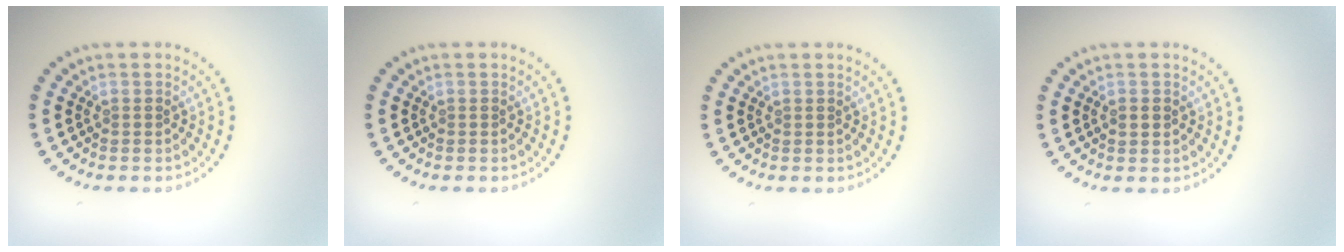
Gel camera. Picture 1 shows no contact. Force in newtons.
{"total": 0.0}
{"total": 0.0}
{"total": 1.4, "press": 1.4, "slide": 0.1}